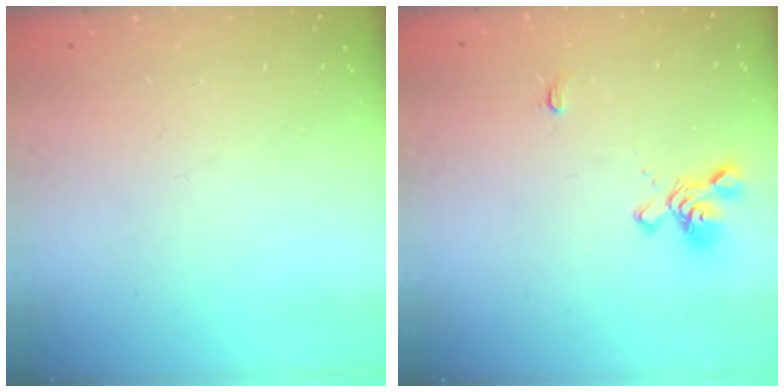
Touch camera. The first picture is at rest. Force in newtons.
{"total": 1.2, "press": 0.2, "slide": 1.2}